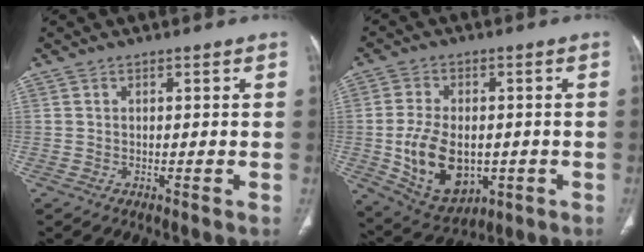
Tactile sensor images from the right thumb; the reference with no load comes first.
{"total": 14.0, "force": [-2.0, 9.3, 10.2], "torque": [-0.159, 0.001, -0.013]}